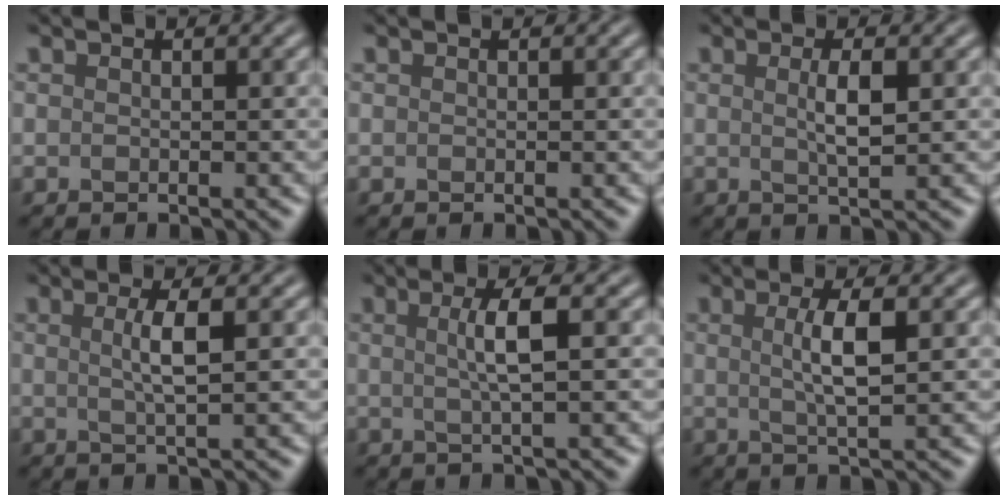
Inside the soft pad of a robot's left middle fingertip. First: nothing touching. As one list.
[{"total": 0.0}, {"total": 2.5, "force": [0.4, 0.5, 2.4], "torque": [-0.045, 0.003, 0.008]}, {"total": 2.8, "force": [0.5, 0.6, 2.7], "torque": [-0.046, 0.002, 0.006]}, {"total": 3.3, "force": [0.4, 0.7, 3.2], "torque": [-0.054, 0.004, 0.003]}, {"total": 3.5, "force": [0.6, 0.7, 3.4], "torque": [-0.064, 0.002, 0.011]}]